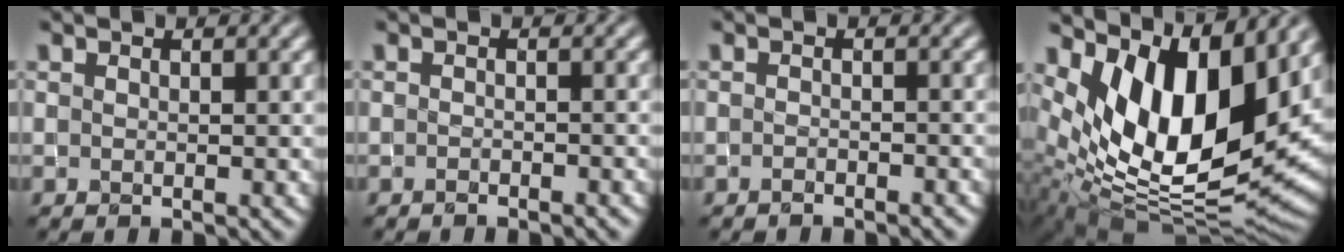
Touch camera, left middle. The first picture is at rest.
{"total": 1.0, "force": [-0.9, 0.1, 0.4], "torque": [-0.006, 0.002, -0.014]}
{"total": 1.2, "force": [-1.1, 0.1, 0.3], "torque": [-0.006, 0.004, -0.018]}
{"total": 14.0, "force": [5.0, 6.7, 11.2], "torque": [-0.181, -0.002, 0.084]}